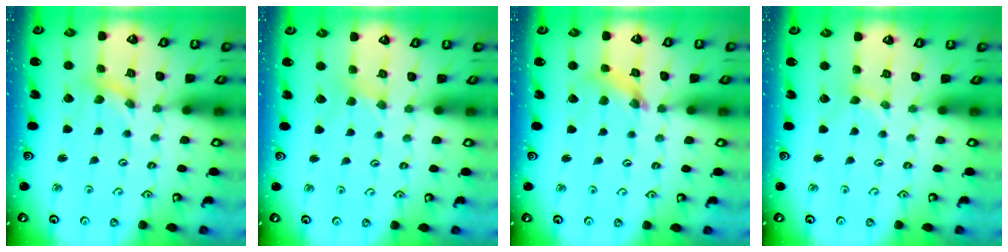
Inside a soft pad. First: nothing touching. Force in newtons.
{"total": 2.2, "press": 2.2, "slide": 0.4}
{"total": 5.2, "press": 5.2, "slide": 0.5}
{"total": 1.3, "press": 1.2, "slide": 0.2}